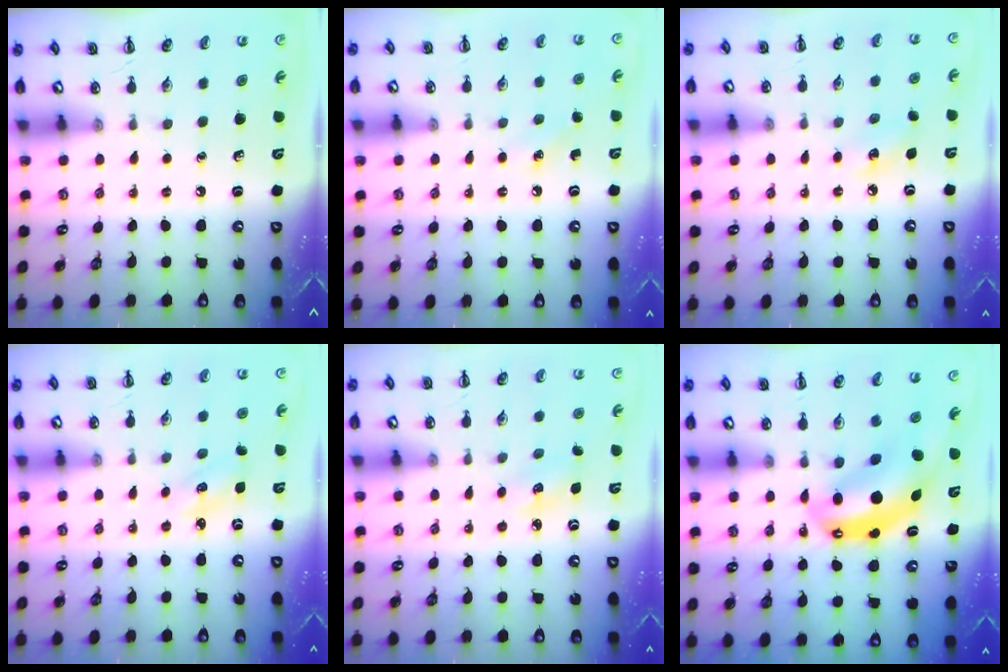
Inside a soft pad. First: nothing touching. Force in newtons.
{"total": 4.9, "press": 4.7, "slide": 1.4}
{"total": 6.7, "press": 6.5, "slide": 1.8}
{"total": 1.8, "press": 1.8, "slide": 0.5}
{"total": 3.8, "press": 3.6, "slide": 1.1}
{"total": 9.2, "press": 8.9, "slide": 2.4}